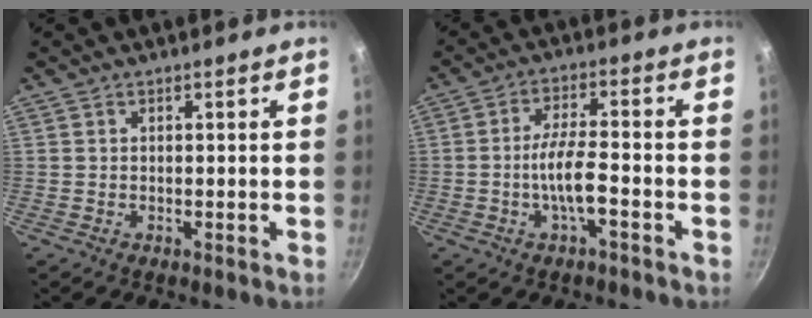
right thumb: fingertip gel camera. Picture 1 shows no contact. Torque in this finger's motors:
{"motor_torque": [2.95, 0.70, 1.51, -1.26, 0.64]}